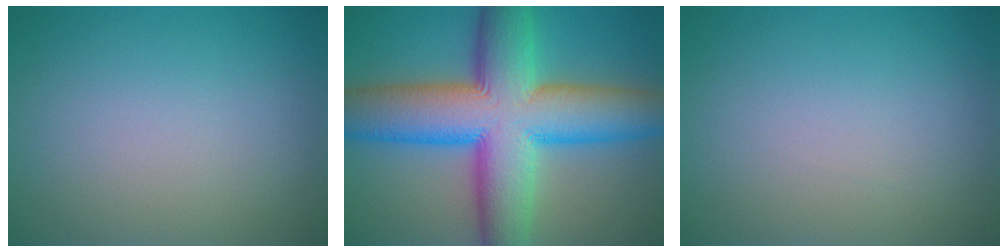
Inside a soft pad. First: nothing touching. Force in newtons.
{"total": 14.8, "press": 14.8, "slide": 0.4}
{"total": 0.0}